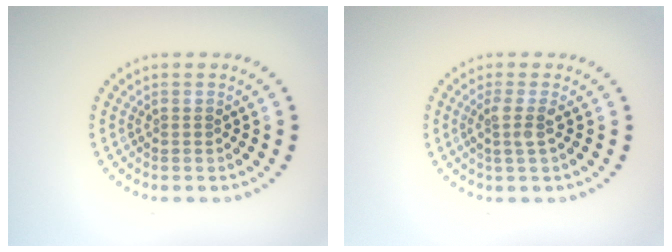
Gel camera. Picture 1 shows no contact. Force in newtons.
{"total": 1.8, "press": 1.3, "slide": 1.2}